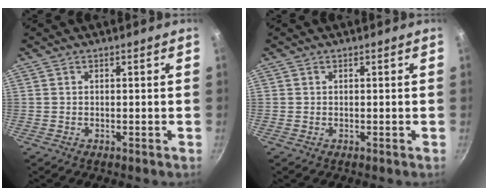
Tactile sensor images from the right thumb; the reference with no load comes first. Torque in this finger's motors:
{"motor_torque": [0.26, -0.46, -0.21, 0.14, 0.01]}